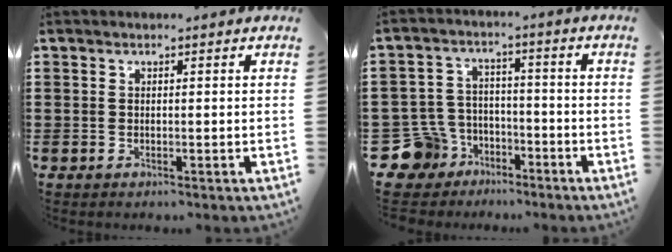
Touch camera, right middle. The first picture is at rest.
{"total": 8.6, "force": [-5.6, 6.1, 2.2], "torque": [-0.094, 0.011, -0.112]}